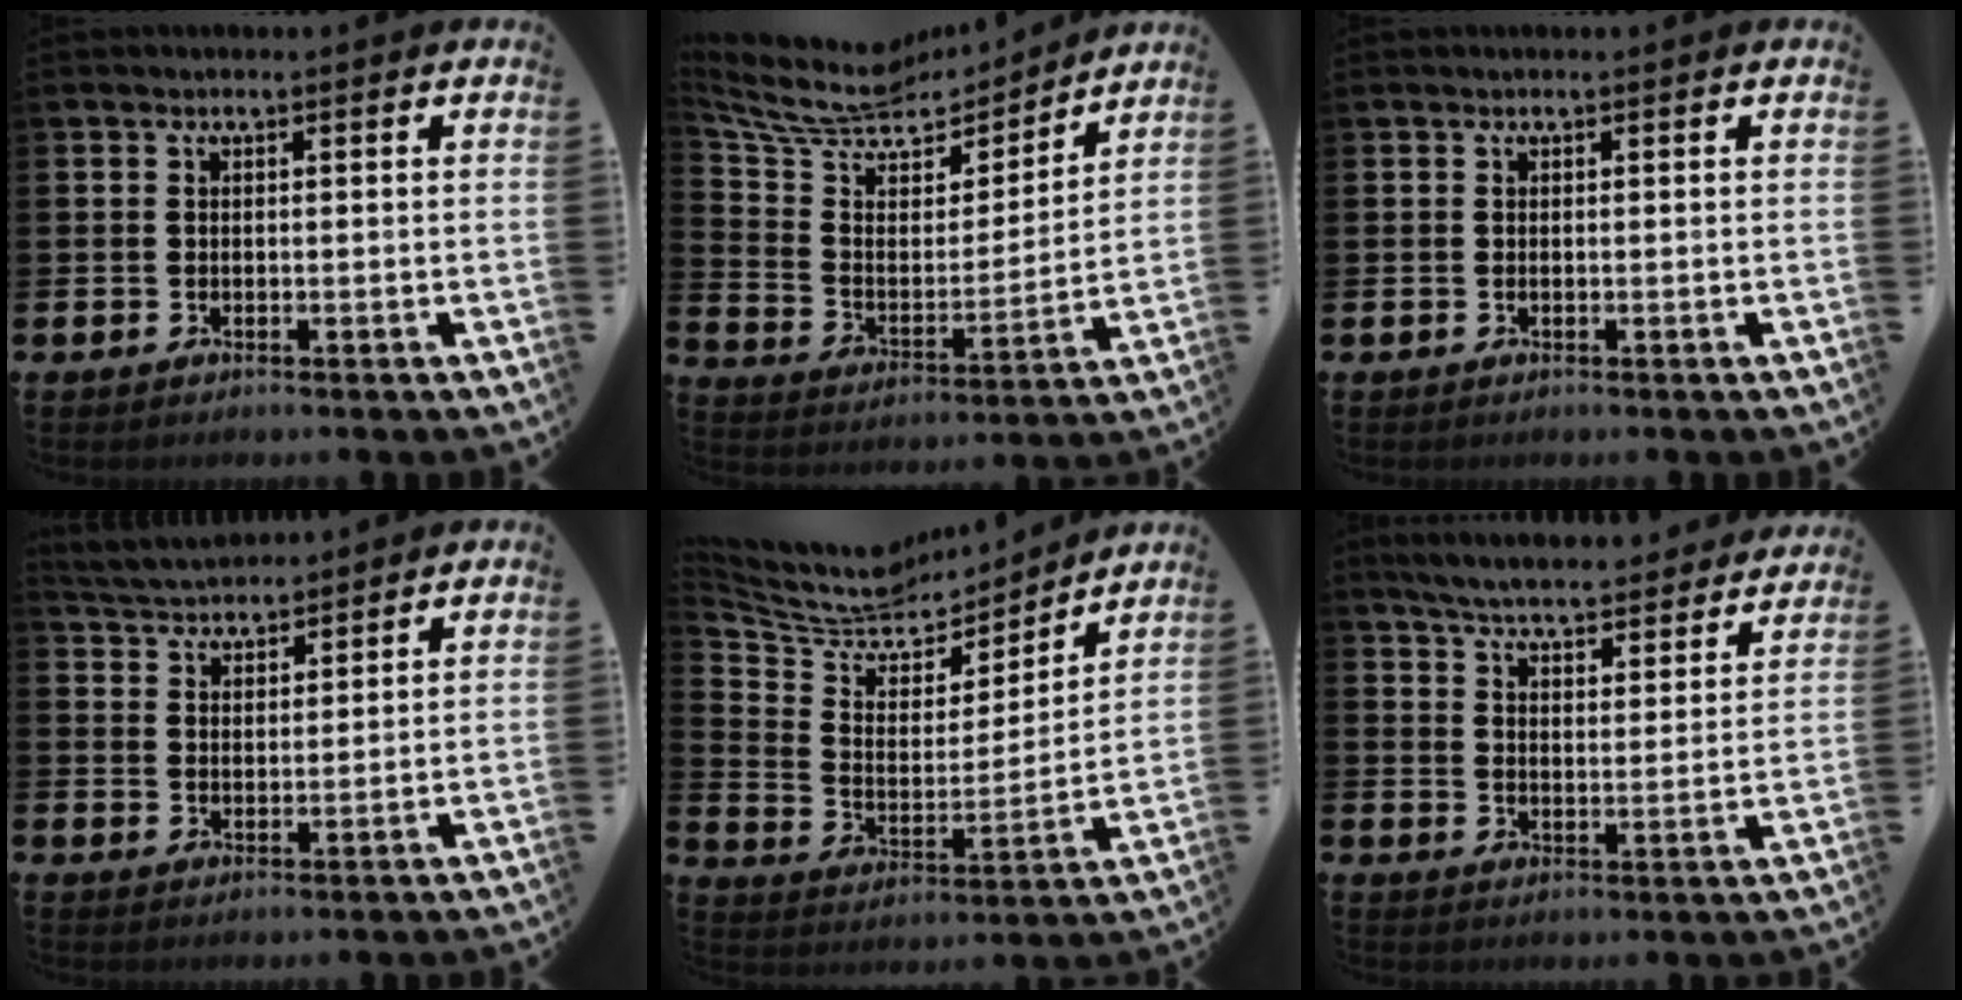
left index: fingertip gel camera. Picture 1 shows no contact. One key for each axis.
{"total": 9.0, "fx": 7.7, "fy": 3.9, "fz": 2.8, "tx": -0.101, "ty": -0.053, "tz": 0.133}
{"total": 0.0}
{"total": 4.2, "fx": 4.1, "fy": 0.7, "fz": 0.1, "tx": -0.020, "ty": -0.021, "tz": 0.074}
{"total": 7.1, "fx": 6.0, "fy": 3.4, "fz": 1.7, "tx": -0.077, "ty": -0.044, "tz": 0.102}
{"total": 6.0, "fx": 5.9, "fy": 0.4, "fz": 1.2, "tx": -0.052, "ty": -0.043, "tz": 0.101}